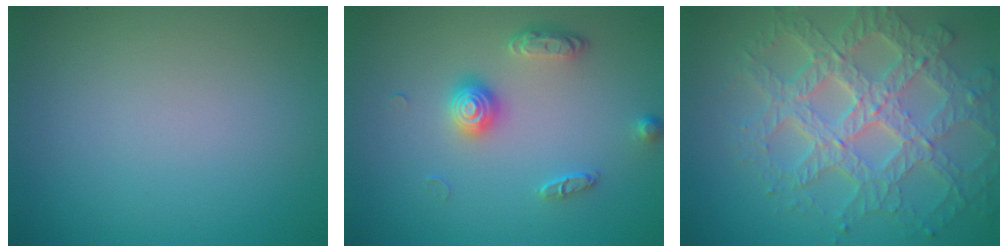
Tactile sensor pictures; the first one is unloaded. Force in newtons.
{"total": 2.6, "press": 2.2, "slide": 1.5}
{"total": 8.0, "press": 6.1, "slide": 5.2}